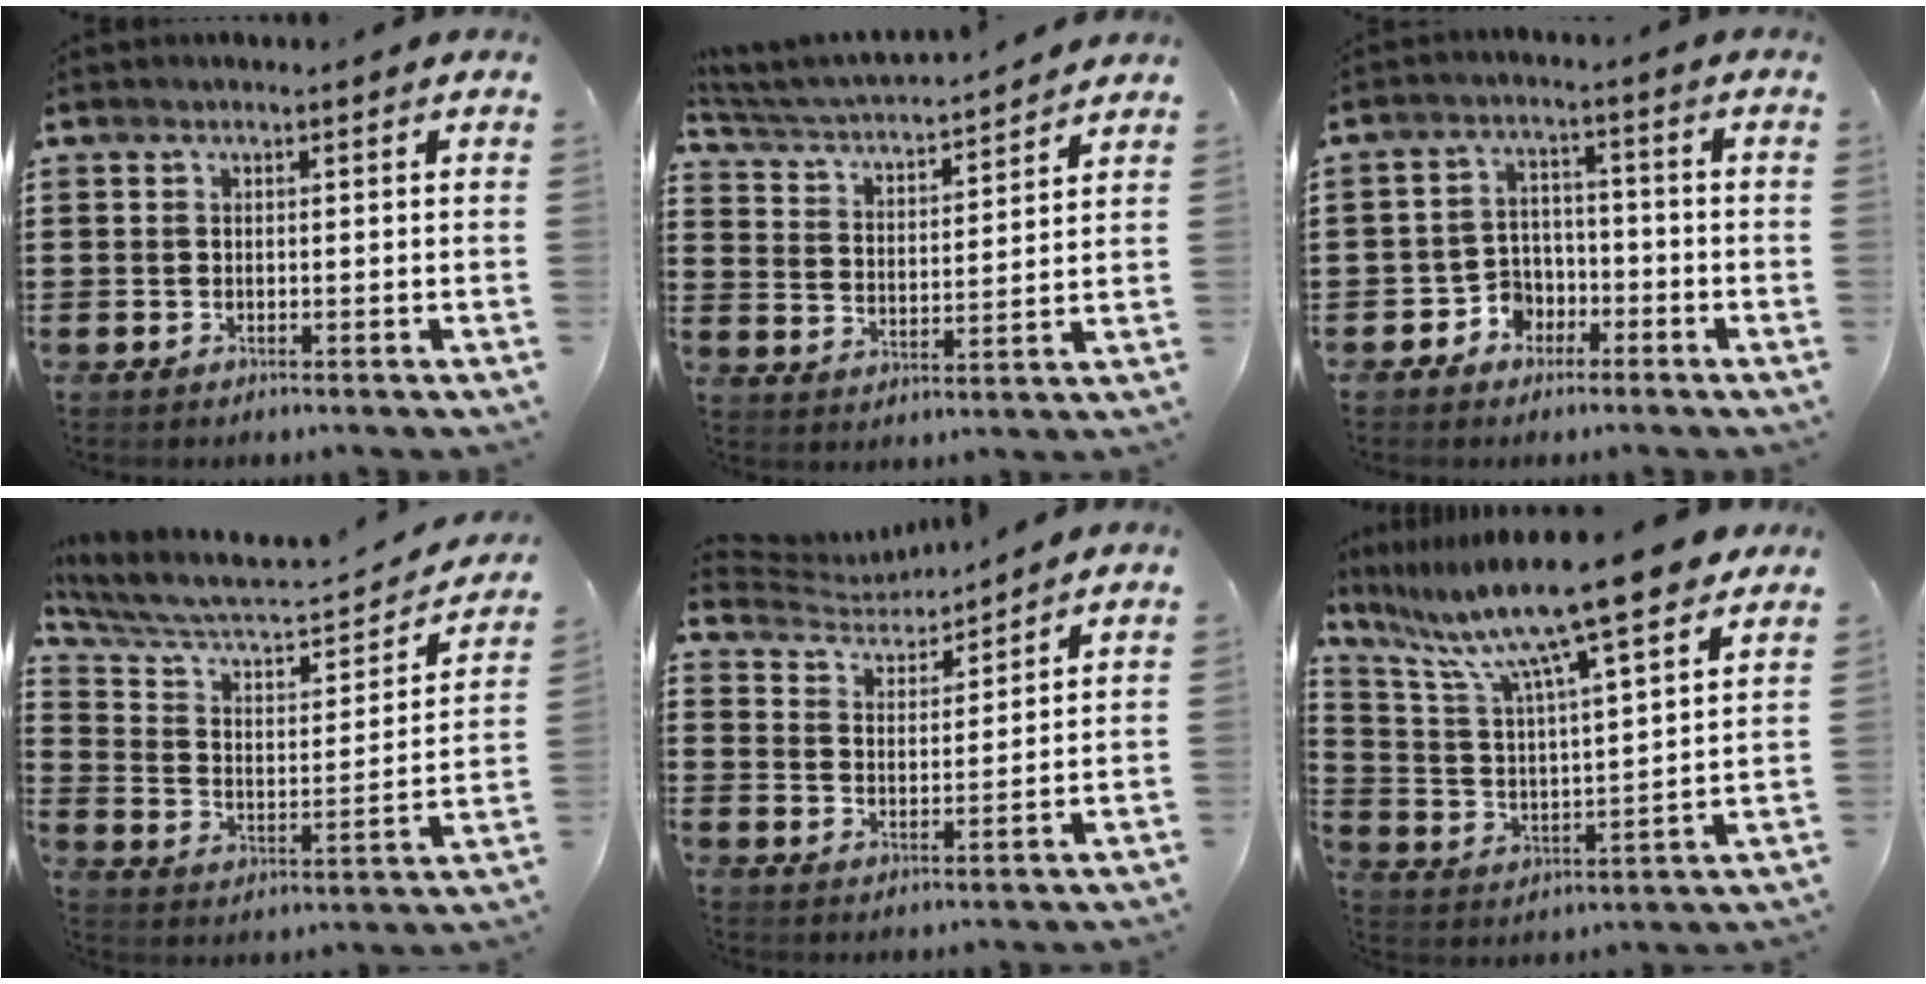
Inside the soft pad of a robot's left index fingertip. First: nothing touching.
{"total": 3.4, "force": [3.3, 0.1, 0.7], "torque": [-0.036, -0.029, 0.047]}
{"total": 4.6, "force": [-2.6, 3.6, 1.1], "torque": [-0.030, 0.012, -0.051]}
{"total": 6.3, "force": [5.3, 1.3, 3.1], "torque": [-0.089, -0.048, 0.084]}
{"total": 3.9, "force": [3.9, 0.5, 0.2], "torque": [-0.027, -0.023, 0.065]}
{"total": 12.8, "force": [10.5, 0.1, 7.4], "torque": [-0.183, -0.064, 0.173]}